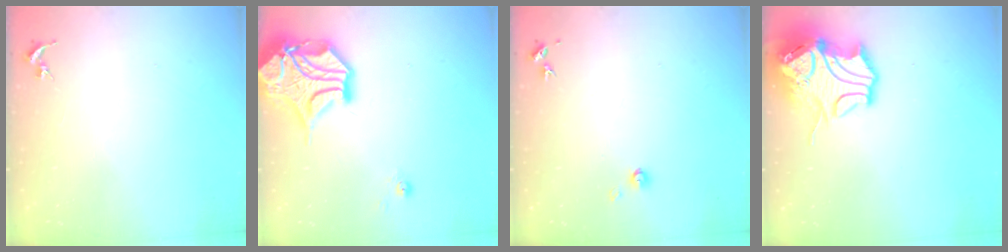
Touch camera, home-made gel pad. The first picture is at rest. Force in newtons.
{"total": 16.9, "press": 16.8, "slide": 2.5}
{"total": 4.3, "press": 4.3, "slide": 0.3}
{"total": 14.6, "press": 14.5, "slide": 2.1}